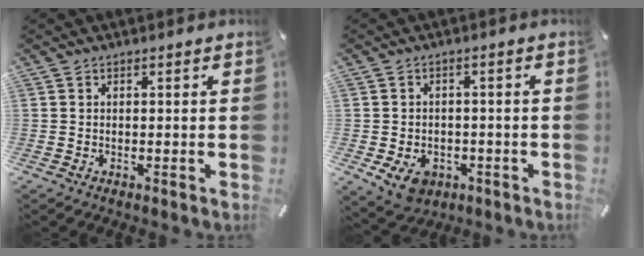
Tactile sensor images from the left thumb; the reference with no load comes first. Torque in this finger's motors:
{"motor_torque": [0.28, 1.58, 0.59, 0.23, 0.07]}